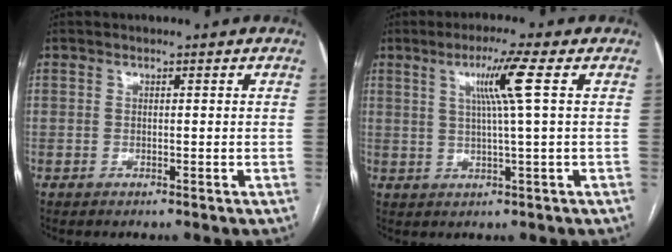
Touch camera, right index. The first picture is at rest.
{"total": 6.3, "force": [1.9, -1.4, 5.8], "torque": [-0.107, 0.003, 0.038]}